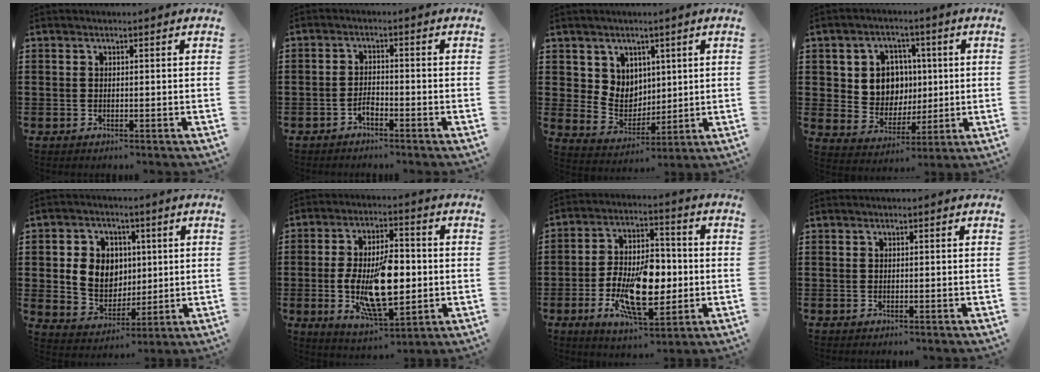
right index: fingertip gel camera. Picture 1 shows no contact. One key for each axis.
{"total": 1.9, "fx": -1.5, "fy": 0.7, "fz": 1.0, "tx": -0.023, "ty": 0.004, "tz": -0.030}
{"total": 6.0, "fx": 3.0, "fy": 5.2, "fz": 0.2, "tx": -0.031, "ty": -0.011, "tz": 0.058}
{"total": 7.6, "fx": 1.4, "fy": 6.7, "fz": 3.3, "tx": -0.080, "ty": 0.013, "tz": 0.027}
{"total": 7.4, "fx": 1.2, "fy": 6.6, "fz": 3.1, "tx": -0.072, "ty": 0.014, "tz": 0.021}
{"total": 13.5, "fx": -1.4, "fy": 6.1, "fz": 12.0, "tx": -0.226, "ty": -0.009, "tz": -0.026}
{"total": 12.8, "fx": -2.7, "fy": 6.2, "fz": 10.8, "tx": -0.200, "ty": -0.005, "tz": -0.048}
{"total": 0.0}